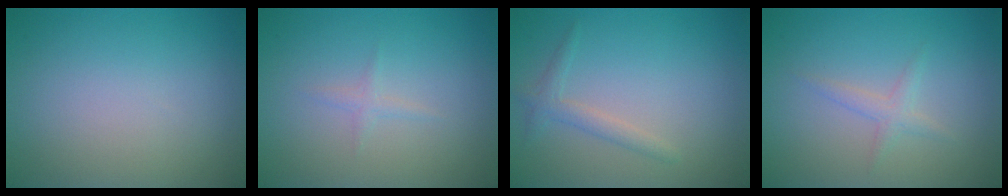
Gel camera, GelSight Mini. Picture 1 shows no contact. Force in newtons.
{"total": 0.8, "press": 0.8, "slide": 0.1}
{"total": 1.5, "press": 1.5, "slide": 0.0}
{"total": 1.3, "press": 1.3, "slide": 0.1}